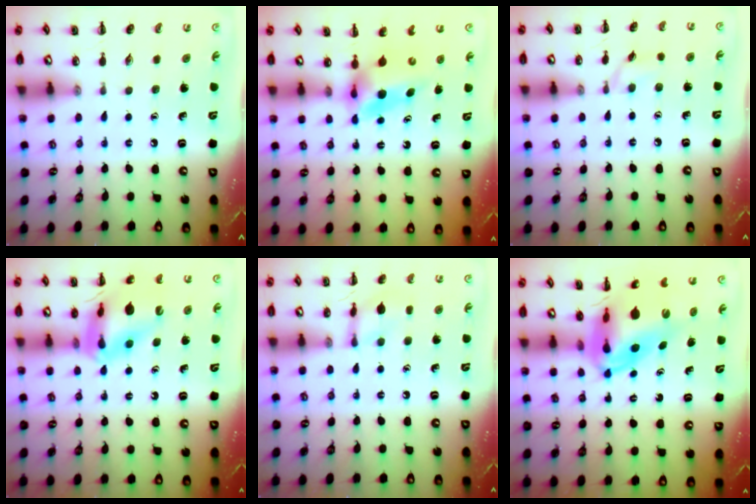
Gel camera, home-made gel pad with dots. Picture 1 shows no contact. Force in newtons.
{"total": 5.5, "press": 5.5, "slide": 0.6}
{"total": 5.4, "press": 5.3, "slide": 0.6}
{"total": 15.1, "press": 14.9, "slide": 2.7}
{"total": 9.2, "press": 9.1, "slide": 0.7}
{"total": 8.6, "press": 8.2, "slide": 2.5}